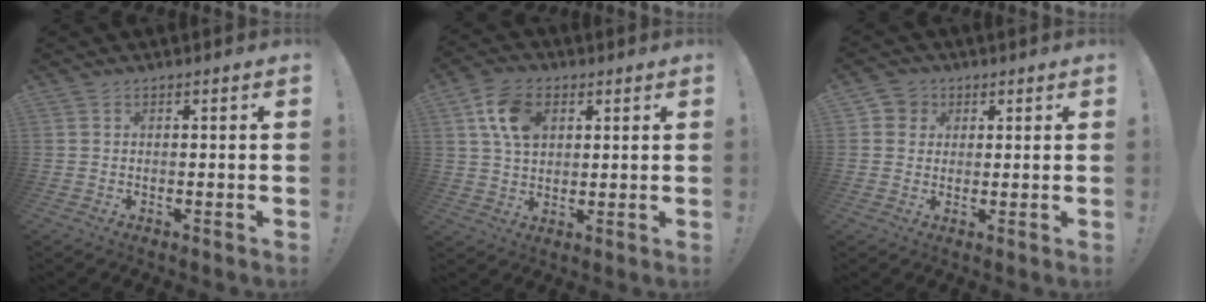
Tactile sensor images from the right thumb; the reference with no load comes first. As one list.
[{"total": 11.1, "force": [4.0, 7.8, 6.9], "torque": [-0.114, 0.008, 0.080]}, {"total": 4.2, "force": [1.1, 3.9, 0.9], "torque": [-0.012, -0.003, 0.021]}]